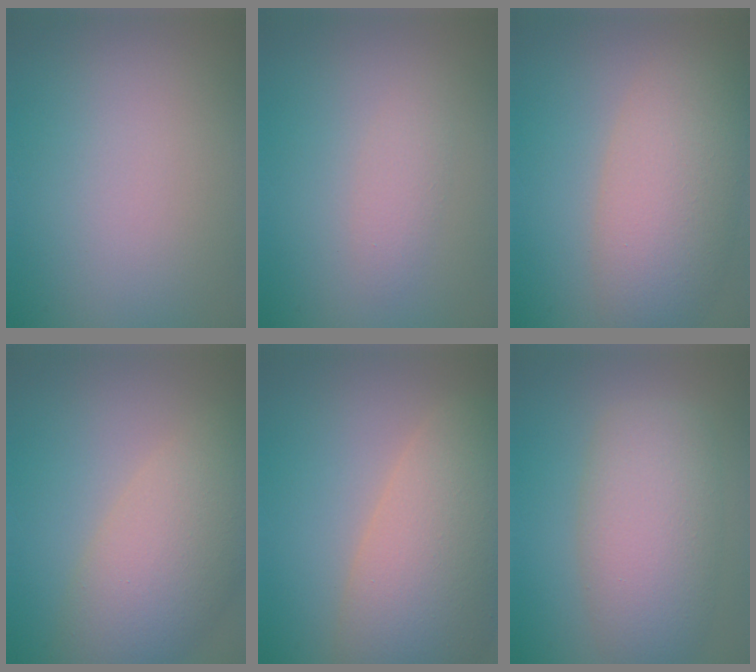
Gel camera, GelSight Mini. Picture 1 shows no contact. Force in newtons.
{"total": 1.4, "press": 1.4, "slide": 0.1}
{"total": 6.8, "press": 6.8, "slide": 0.2}
{"total": 7.6, "press": 7.6, "slide": 0.5}
{"total": 10.4, "press": 10.4, "slide": 1.0}
{"total": 6.5, "press": 6.5, "slide": 0.3}